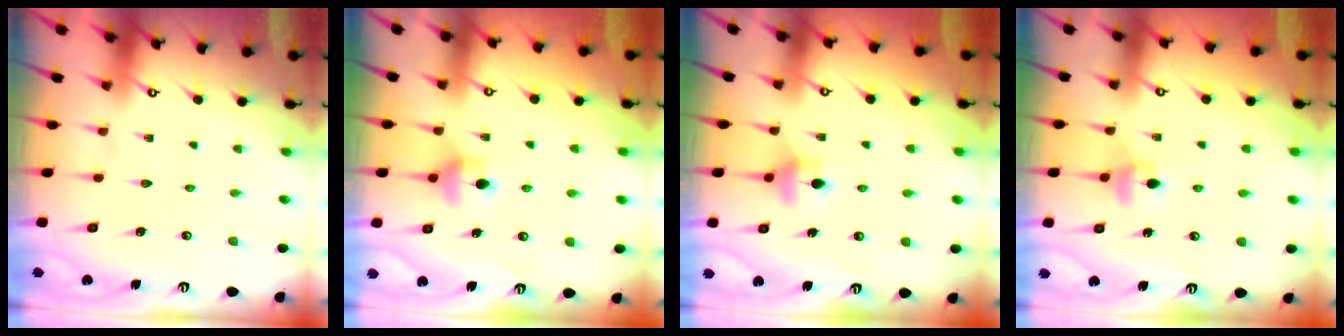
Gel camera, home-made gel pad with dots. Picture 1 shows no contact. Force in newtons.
{"total": 5.6, "press": 5.5, "slide": 0.7}
{"total": 5.2, "press": 5.1, "slide": 0.9}
{"total": 4.9, "press": 4.9, "slide": 0.5}